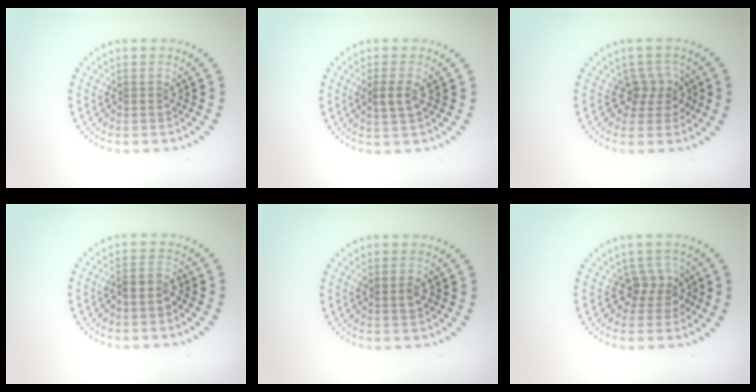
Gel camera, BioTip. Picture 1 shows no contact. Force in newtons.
{"total": 1.8, "press": 1.8, "slide": 0.6}
{"total": 2.5, "press": 1.9, "slide": 1.6}
{"total": 1.9, "press": 1.6, "slide": 1.1}
{"total": 1.3, "press": 1.3, "slide": 0.1}
{"total": 2.4, "press": 1.9, "slide": 1.5}